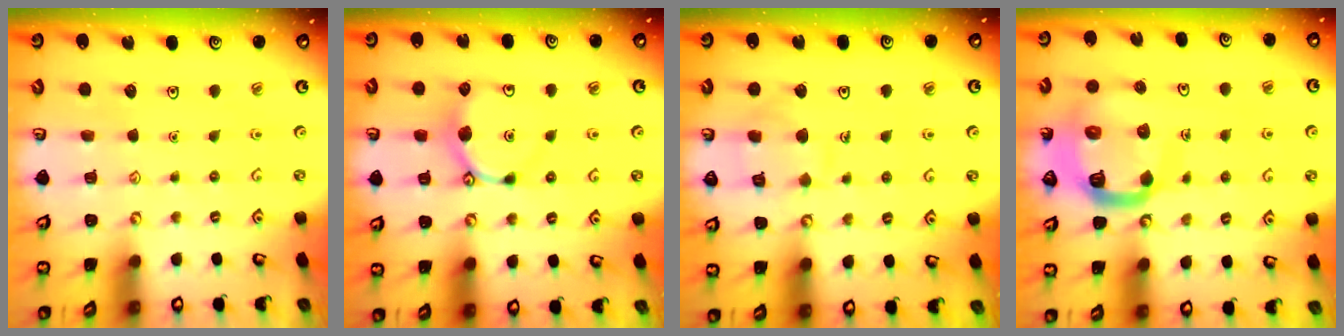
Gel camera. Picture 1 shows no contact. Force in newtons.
{"total": 9.4, "press": 9.4, "slide": 0.6}
{"total": 8.4, "press": 8.4, "slide": 0.8}
{"total": 13.6, "press": 13.5, "slide": 1.6}